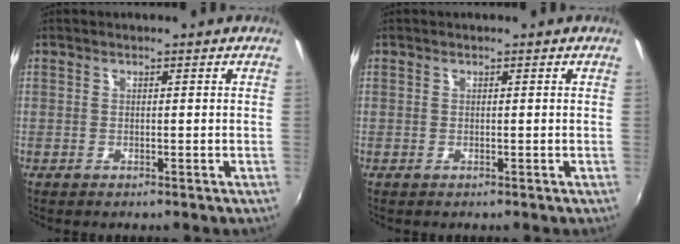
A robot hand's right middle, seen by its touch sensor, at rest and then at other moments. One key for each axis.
{"total": 0.0}